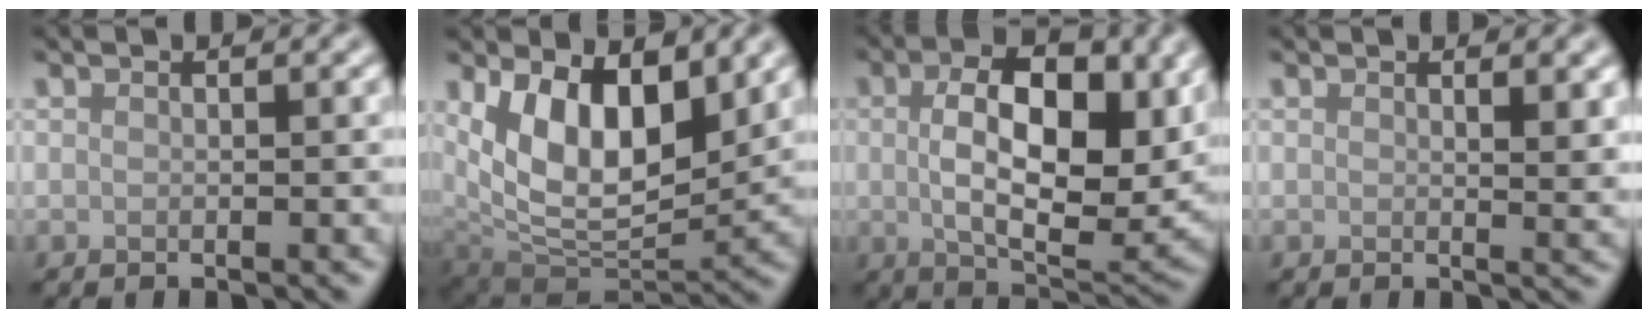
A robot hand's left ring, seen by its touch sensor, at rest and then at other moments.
{"total": 10.0, "force": [3.1, 5.3, 7.9], "torque": [-0.137, -0.019, 0.051]}
{"total": 10.7, "force": [1.4, 5.6, 9.0], "torque": [-0.138, -0.005, 0.024]}
{"total": 1.9, "force": [0.9, 0.5, 1.6], "torque": [-0.017, -0.005, 0.016]}